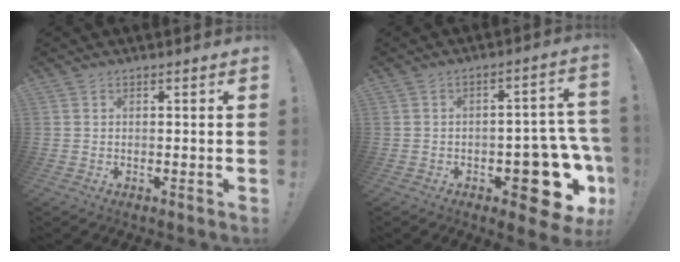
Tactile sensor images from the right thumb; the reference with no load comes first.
{"total": 17.1, "force": [-6.8, 8.1, 13.5], "torque": [-0.128, 0.040, -0.091]}